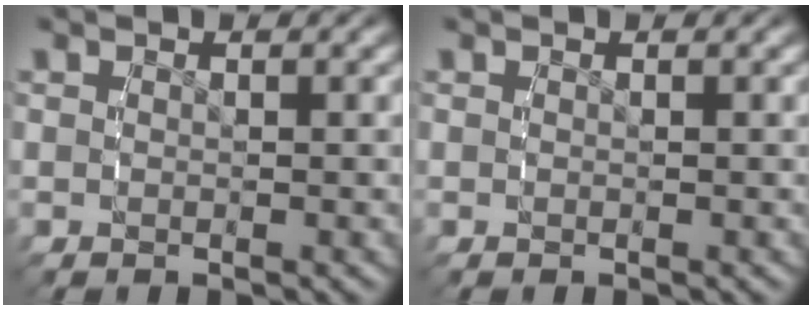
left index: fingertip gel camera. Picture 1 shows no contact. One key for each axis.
{"total": 0.0}